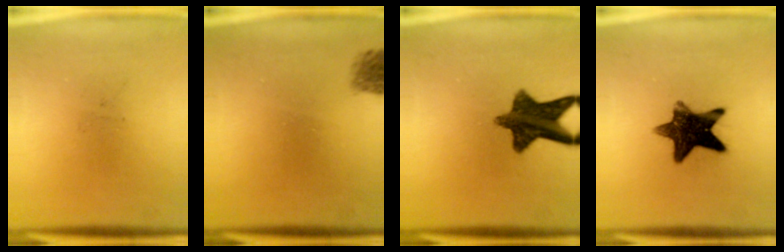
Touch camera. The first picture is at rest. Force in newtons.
{"total": 1.8}
{"total": 11.2}
{"total": 12.3}